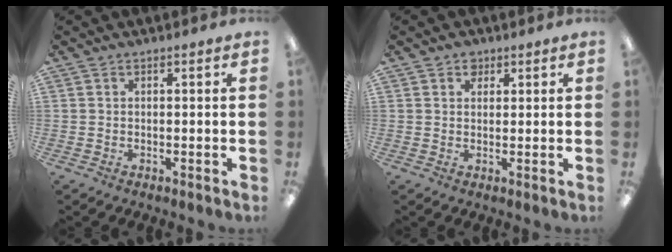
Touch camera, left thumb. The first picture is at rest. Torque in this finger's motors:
{"motor_torque": [-0.20, 0.06, -0.08, -0.12, -0.02]}